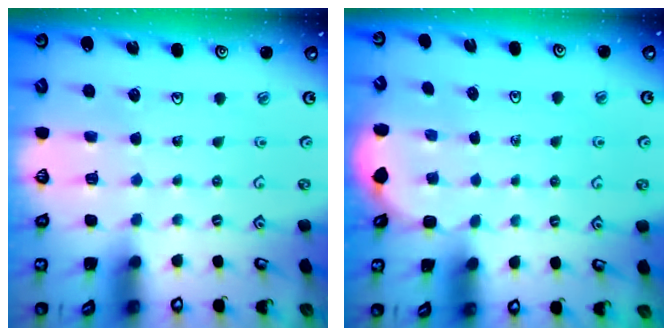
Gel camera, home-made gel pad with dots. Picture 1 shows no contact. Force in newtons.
{"total": 2.2, "press": 1.7, "slide": 1.3}